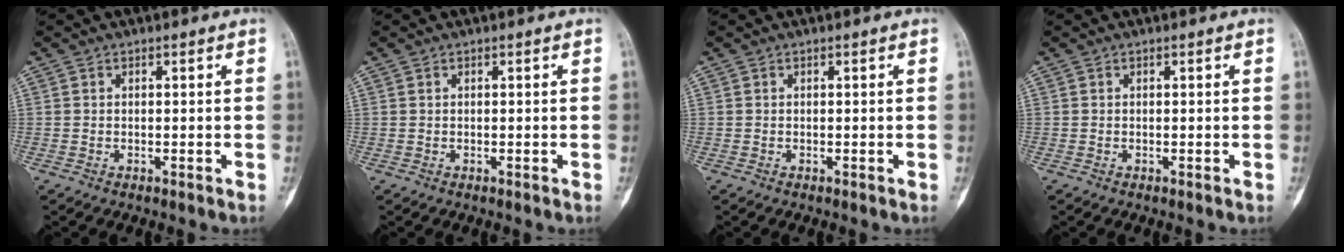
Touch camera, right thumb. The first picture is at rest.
{"total": 0.0}
{"total": 0.0}
{"total": 0.0}